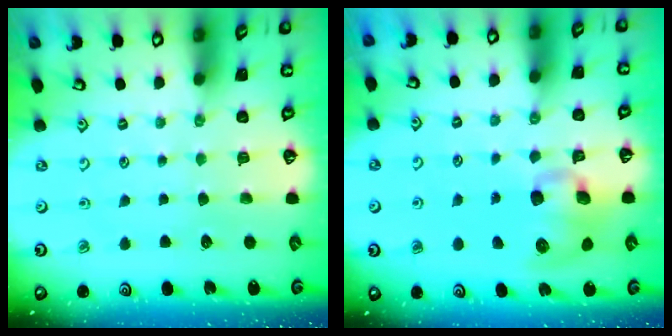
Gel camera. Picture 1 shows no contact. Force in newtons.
{"total": 10.6, "press": 10.5, "slide": 1.5}